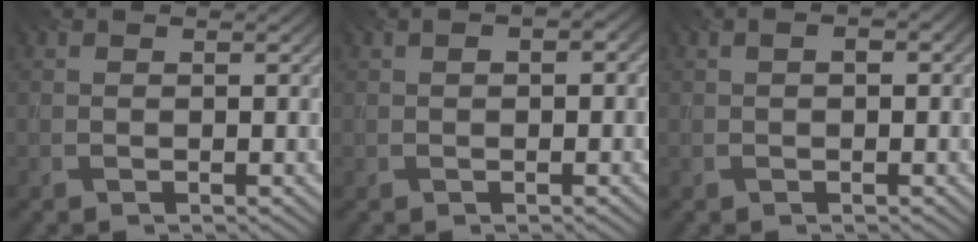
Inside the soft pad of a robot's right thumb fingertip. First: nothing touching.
{"total": 1.7, "force": [0.1, 1.0, 1.4], "torque": [-0.021, 0.003, 0.002]}
{"total": 1.6, "force": [0.3, 0.8, 1.4], "torque": [-0.025, 0.007, 0.003]}